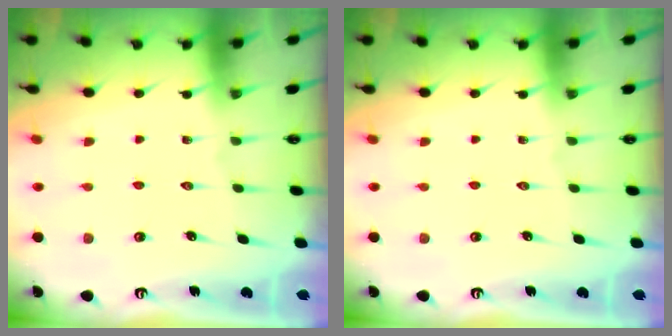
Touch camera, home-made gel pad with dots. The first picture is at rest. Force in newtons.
{"total": 0.0}